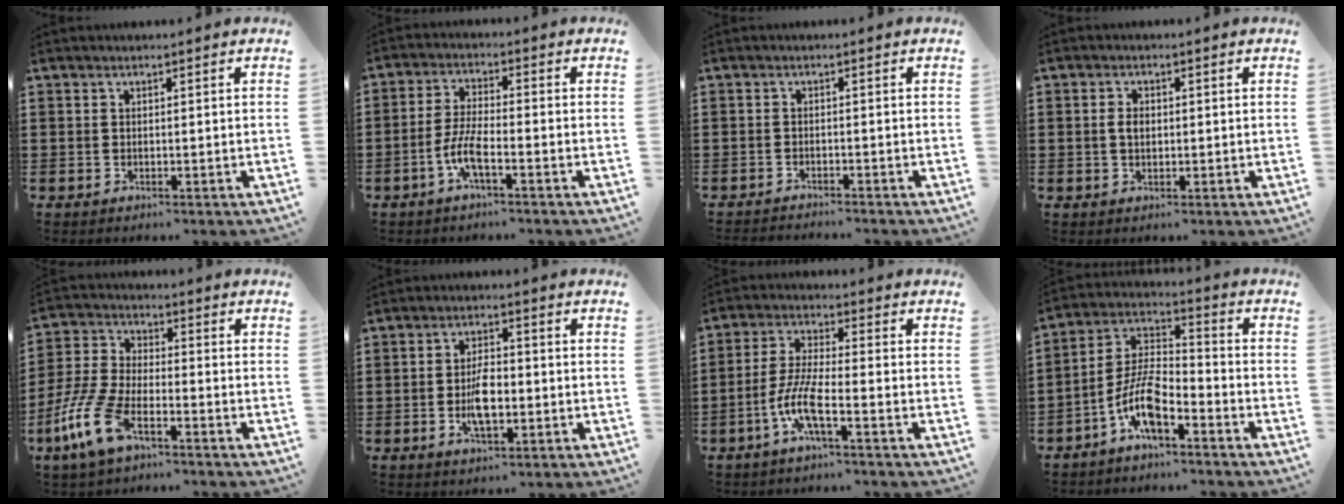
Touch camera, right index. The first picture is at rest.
{"total": 5.7, "force": [-2.6, 0.9, 4.9], "torque": [-0.125, -0.017, -0.057]}
{"total": 1.7, "force": [-1.6, -0.3, -0.1], "torque": [-0.003, -0.002, -0.034]}
{"total": 2.2, "force": [0.1, 1.4, 1.8], "torque": [-0.037, 0.007, 0.000]}
{"total": 9.4, "force": [-6.0, 3.3, 6.4], "torque": [-0.172, -0.008, -0.124]}
{"total": 5.6, "force": [-1.0, 2.4, 4.9], "torque": [-0.106, -0.001, -0.023]}
{"total": 7.5, "force": [-3.5, 1.1, 6.5], "torque": [-0.156, -0.018, -0.074]}
{"total": 8.6, "force": [-5.1, 2.7, 6.3], "torque": [-0.155, -0.011, -0.102]}